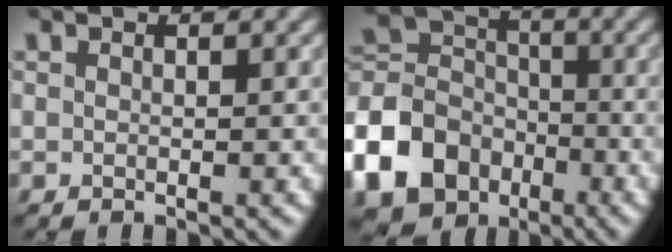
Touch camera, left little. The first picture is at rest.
{"total": 10.2, "force": [-4.6, 7.9, 4.6], "torque": [-0.119, 0.003, -0.111]}